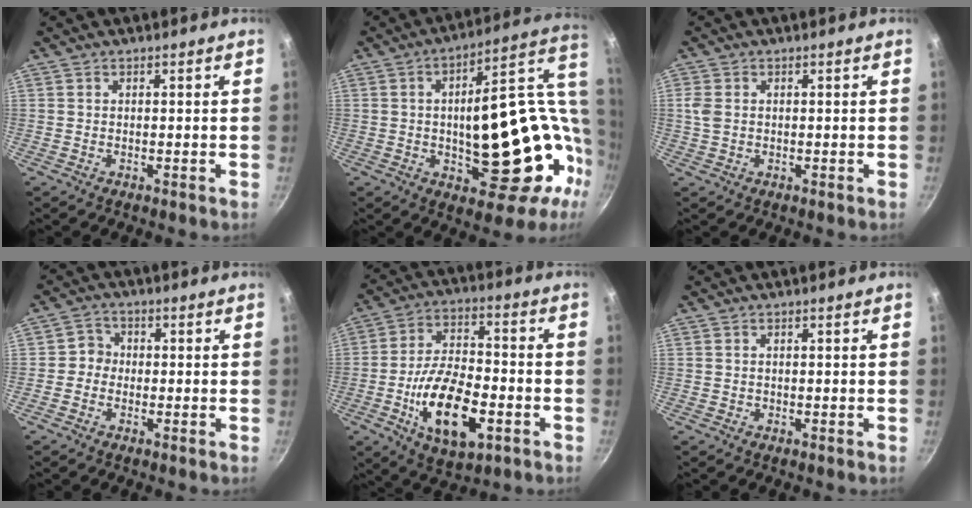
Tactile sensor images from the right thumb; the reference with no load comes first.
{"total": 29.8, "force": [0.9, 14.7, 26.0], "torque": [-0.310, 0.012, 0.036]}
{"total": 2.8, "force": [0.3, 2.1, 1.8], "torque": [-0.038, 0.003, 0.007]}
{"total": 3.1, "force": [-0.6, 2.9, 0.9], "torque": [0.008, 0.011, -0.022]}
{"total": 17.1, "force": [-5.5, 8.4, 13.8], "torque": [-0.233, 0.024, -0.092]}
{"total": 0.0}